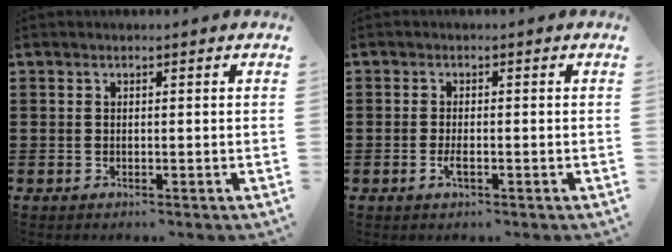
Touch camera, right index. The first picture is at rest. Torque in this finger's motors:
{"motor_torque": [0.14, 2.00, -0.02, 0.00]}